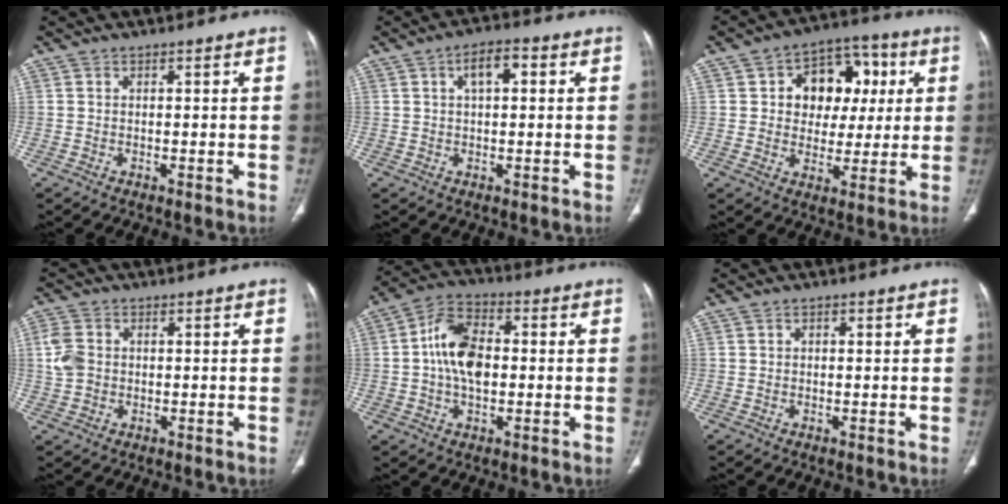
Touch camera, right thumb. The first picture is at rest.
{"total": 5.2, "force": [1.5, 2.5, 4.3], "torque": [-0.064, 0.012, 0.021]}
{"total": 13.9, "force": [2.9, 10.4, 8.9], "torque": [-0.068, 0.013, 0.042]}
{"total": 5.1, "force": [0.3, 4.1, 3.0], "torque": [-0.066, 0.006, 0.004]}
{"total": 11.3, "force": [0.2, 7.1, 8.8], "torque": [-0.155, 0.023, -0.002]}
{"total": 0.8, "force": [0.3, 0.5, 0.6], "torque": [-0.007, 0.001, 0.003]}